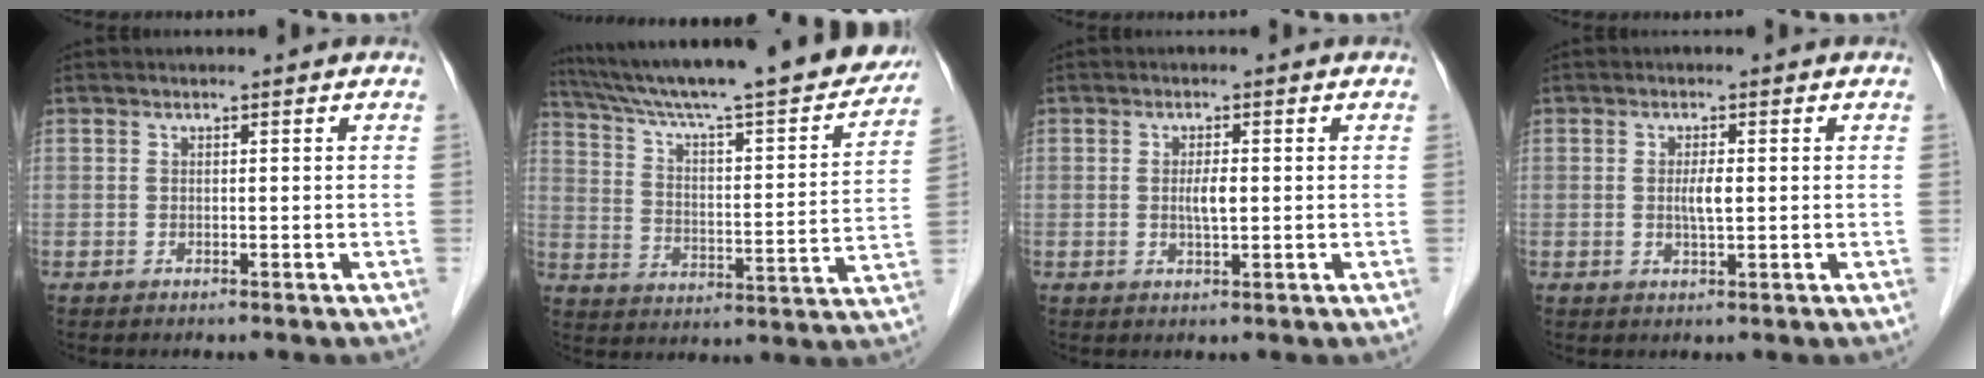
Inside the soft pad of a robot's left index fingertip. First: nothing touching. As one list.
[{"total": 29.2, "force": [25.2, 3.1, 14.4], "torque": [-0.231, -0.034, 0.344]}, {"total": 2.4, "force": [-0.1, 0.4, 2.3], "torque": [-0.045, -0.003, 0.000]}, {"total": 2.4, "force": [0.0, 0.3, 2.3], "torque": [-0.046, -0.004, 0.001]}]